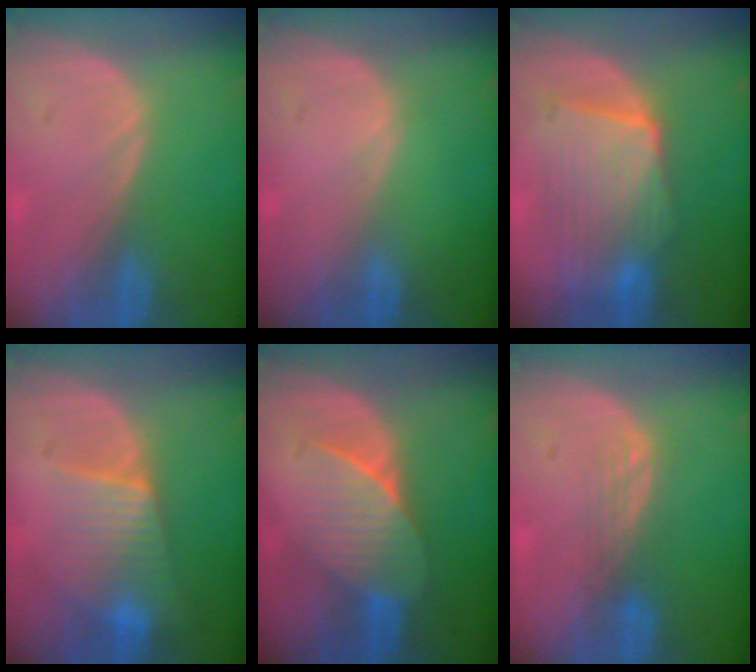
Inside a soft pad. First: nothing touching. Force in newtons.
{"total": 0.0}
{"total": 8.7, "press": 8.5, "slide": 1.9}
{"total": 6.4, "press": 6.3, "slide": 0.8}
{"total": 7.2, "press": 6.7, "slide": 2.6}
{"total": 3.0, "press": 2.5, "slide": 1.7}